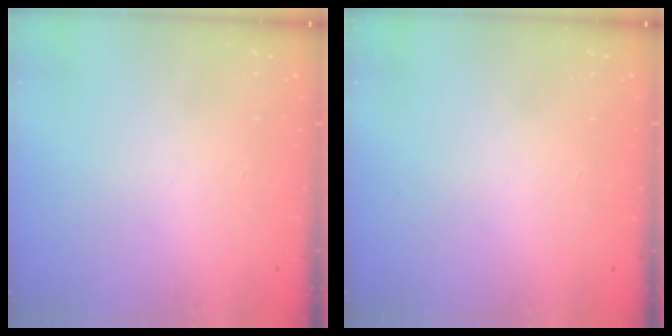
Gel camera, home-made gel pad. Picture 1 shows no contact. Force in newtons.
{"total": 0.0}